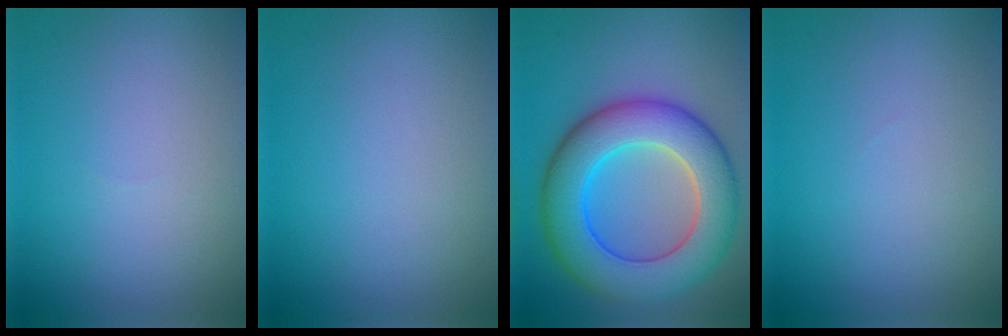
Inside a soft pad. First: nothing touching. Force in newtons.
{"total": 0.0}
{"total": 10.5, "press": 10.5, "slide": 0.1}
{"total": 0.0}